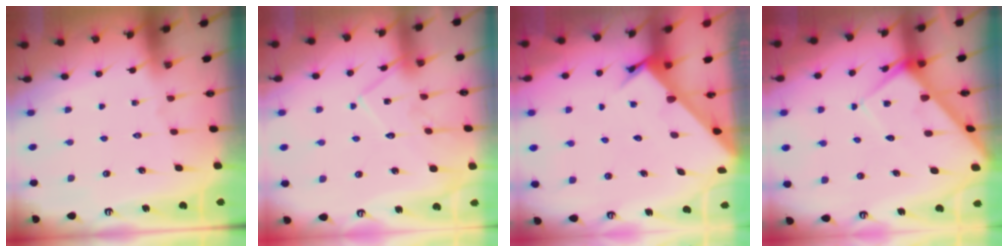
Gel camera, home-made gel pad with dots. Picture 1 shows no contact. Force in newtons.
{"total": 12.4, "press": 12.4, "slide": 0.3}
{"total": 3.4, "press": 3.4, "slide": 0.2}
{"total": 8.4, "press": 8.4, "slide": 0.8}